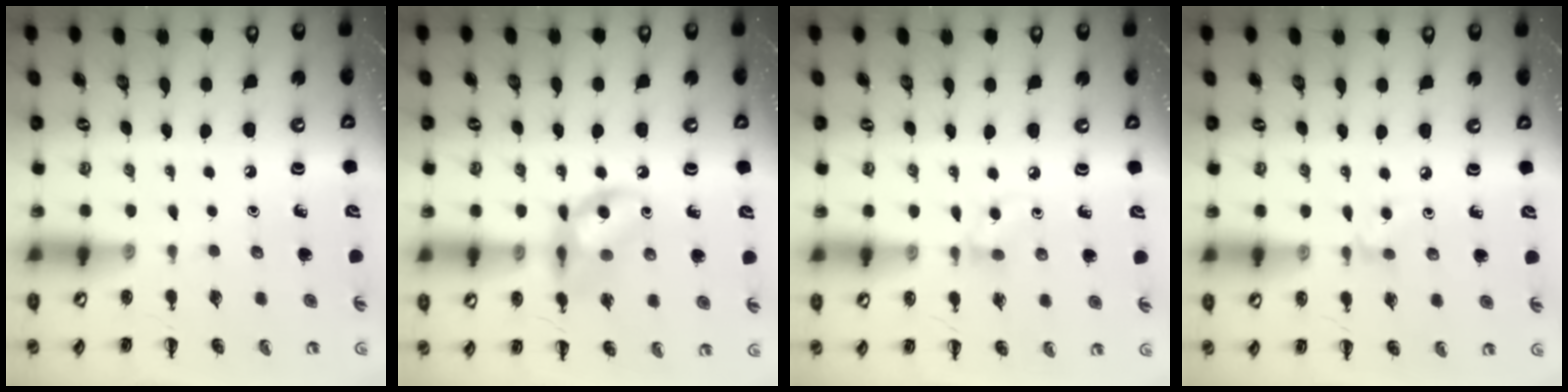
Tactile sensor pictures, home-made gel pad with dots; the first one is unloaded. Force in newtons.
{"total": 12.0, "press": 11.9, "slide": 1.8}
{"total": 5.0, "press": 4.7, "slide": 1.7}
{"total": 4.3, "press": 3.9, "slide": 1.7}